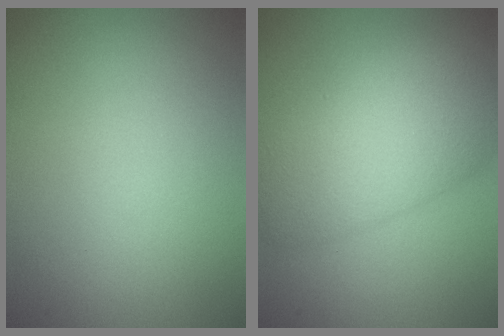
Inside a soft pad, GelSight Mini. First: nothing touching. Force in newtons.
{"total": 7.7, "press": 7.7, "slide": 0.4}